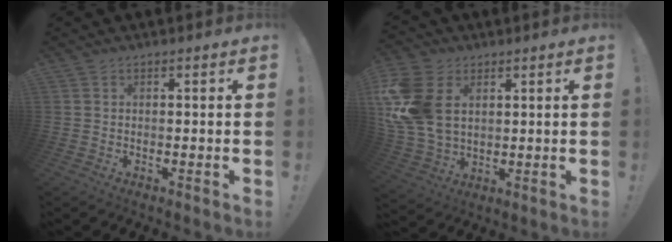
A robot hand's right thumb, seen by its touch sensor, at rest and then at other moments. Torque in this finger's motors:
{"motor_torque": [0.69, 0.81, 1.31, 0.23, 0.38]}